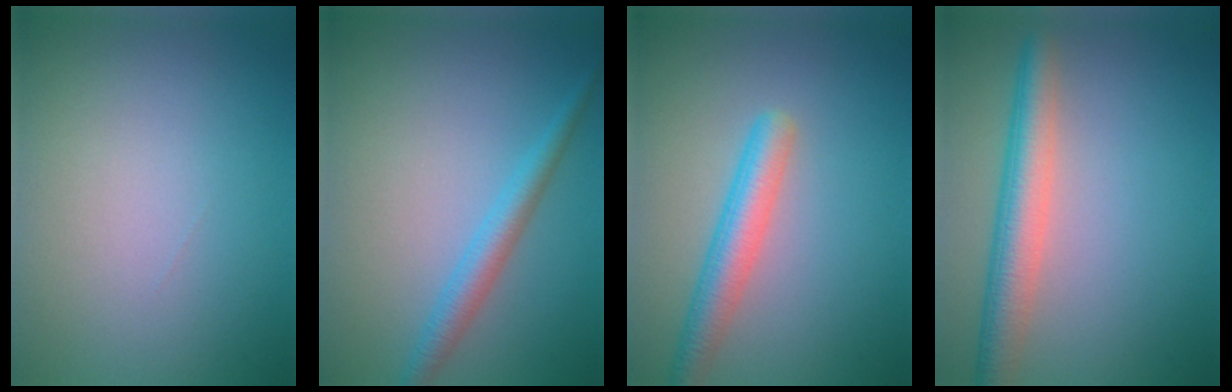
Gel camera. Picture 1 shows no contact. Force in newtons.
{"total": 2.6, "press": 2.6, "slide": 0.0}
{"total": 3.6, "press": 3.6, "slide": 0.1}
{"total": 4.7, "press": 4.7, "slide": 0.2}